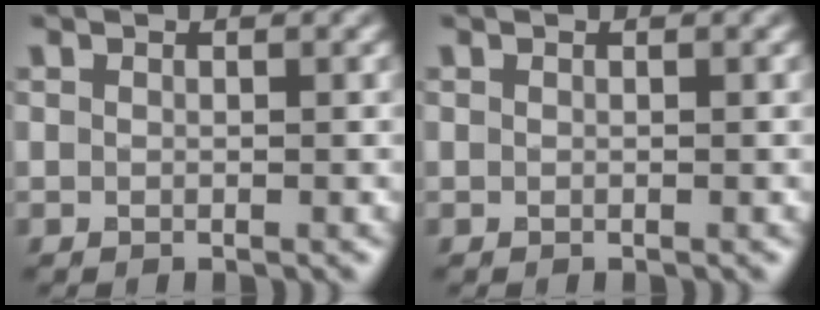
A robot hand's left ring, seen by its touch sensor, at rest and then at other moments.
{"total": 0.0}